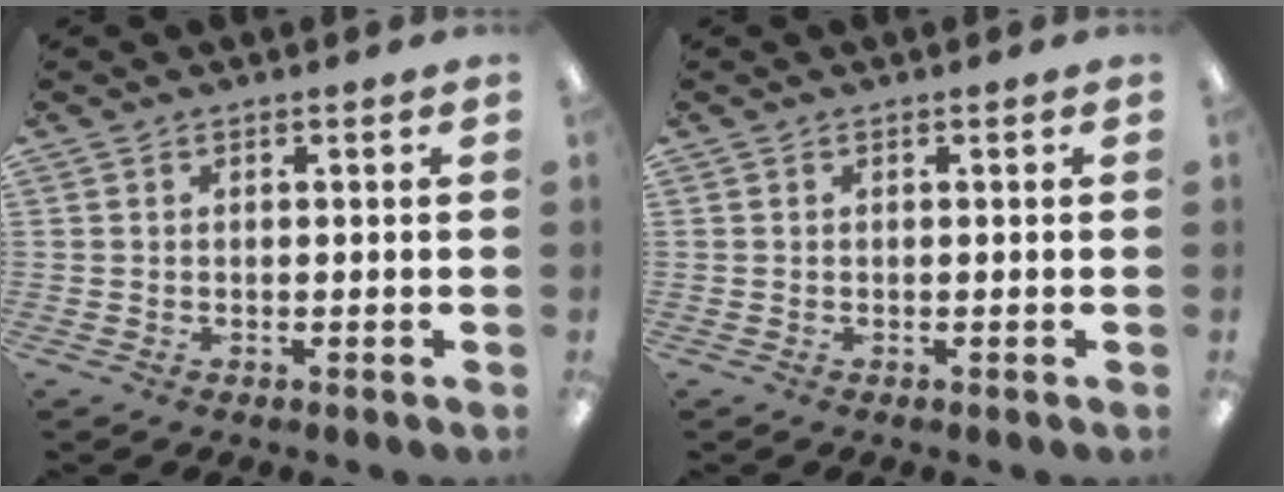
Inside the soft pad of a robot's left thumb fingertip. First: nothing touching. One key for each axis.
{"total": 0.0}